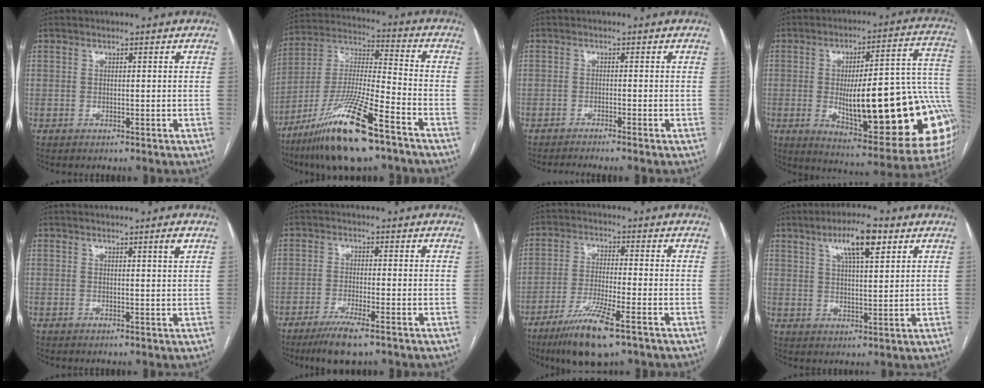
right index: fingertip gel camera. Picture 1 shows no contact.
{"total": 17.9, "force": [-11.1, 1.9, 13.9], "torque": [-0.292, -0.031, -0.204]}
{"total": 3.3, "force": [-2.8, -0.7, 1.6], "torque": [-0.019, 0.000, -0.045]}
{"total": 28.5, "force": [-3.8, 6.7, 27.5], "torque": [-0.286, 0.015, -0.040]}
{"total": 1.7, "force": [1.0, -0.3, 1.3], "torque": [-0.019, -0.007, 0.014]}
{"total": 5.7, "force": [-3.8, 0.4, 4.2], "torque": [-0.079, -0.015, -0.067]}
{"total": 9.8, "force": [-6.1, 0.8, 7.7], "torque": [-0.149, -0.026, -0.106]}
{"total": 8.4, "force": [4.6, 1.8, 6.8], "torque": [-0.122, 0.009, 0.078]}